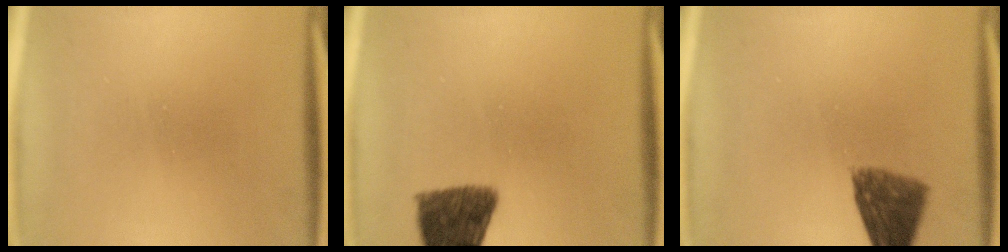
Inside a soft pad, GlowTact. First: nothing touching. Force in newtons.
{"total": 10.2}
{"total": 7.4}